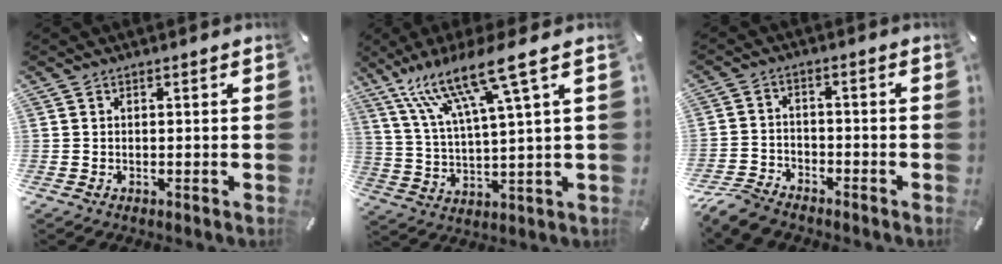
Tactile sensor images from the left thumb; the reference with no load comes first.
{"total": 15.8, "force": [9.5, 2.4, 12.4], "torque": [-0.262, -0.036, 0.155]}
{"total": 6.5, "force": [-5.7, 2.5, 1.9], "torque": [-0.048, 0.024, -0.113]}